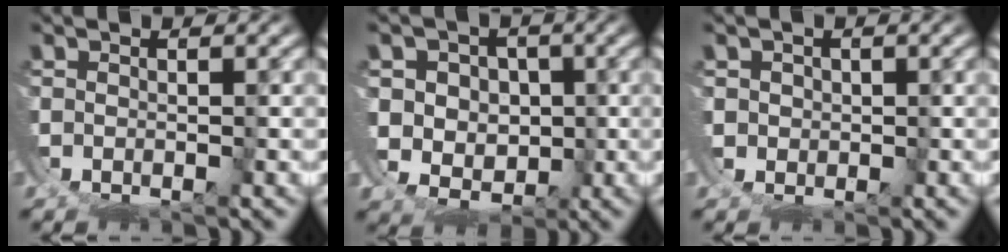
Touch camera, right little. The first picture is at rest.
{"total": 4.2, "force": [0.7, 4.0, 1.3], "torque": [-0.029, -0.026, 0.024]}
{"total": 1.3, "force": [0.9, 0.2, -0.9], "torque": [0.008, -0.017, 0.025]}